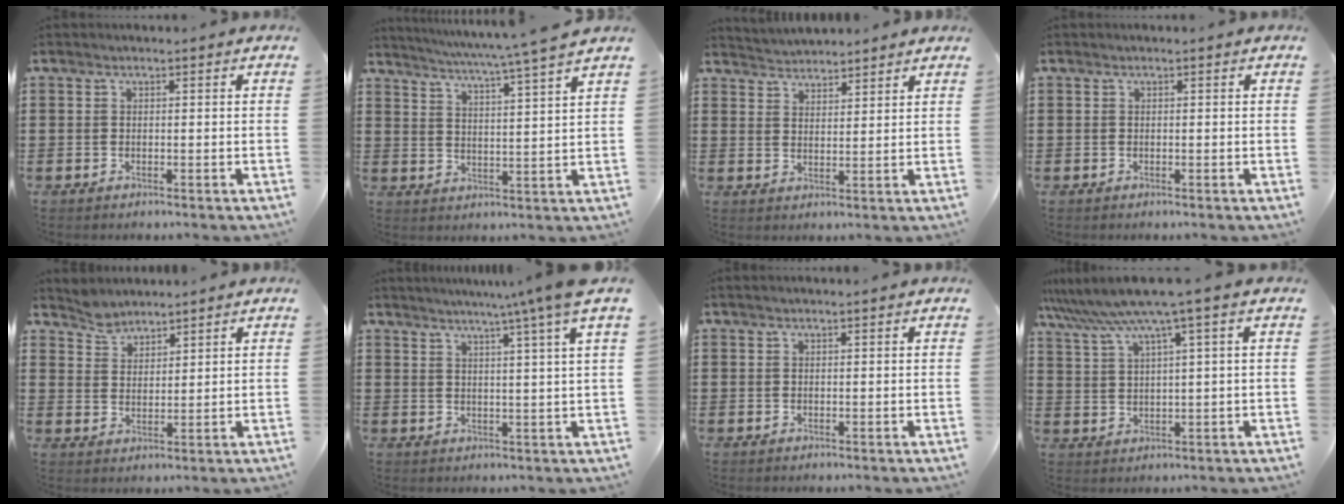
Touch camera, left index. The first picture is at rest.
{"total": 4.3, "force": [3.7, -1.4, 1.8], "torque": [-0.051, -0.035, 0.055]}
{"total": 3.1, "force": [3.1, 0.0, -0.5], "torque": [-0.001, -0.012, 0.058]}
{"total": 0.0}
{"total": 3.4, "force": [3.3, 0.9, -0.2], "torque": [-0.008, -0.002, 0.064]}
{"total": 5.8, "force": [4.2, -1.7, 3.6], "torque": [-0.073, -0.021, 0.067]}
{"total": 0.6, "force": [0.5, 0.0, 0.4], "torque": [-0.008, -0.001, 0.010]}
{"total": 6.7, "force": [4.6, -0.4, 4.9], "torque": [-0.110, -0.023, 0.076]}